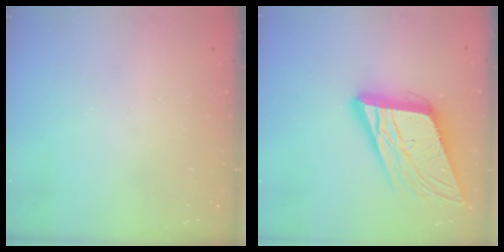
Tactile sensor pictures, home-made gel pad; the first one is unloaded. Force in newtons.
{"total": 18.0, "press": 17.6, "slide": 3.8}